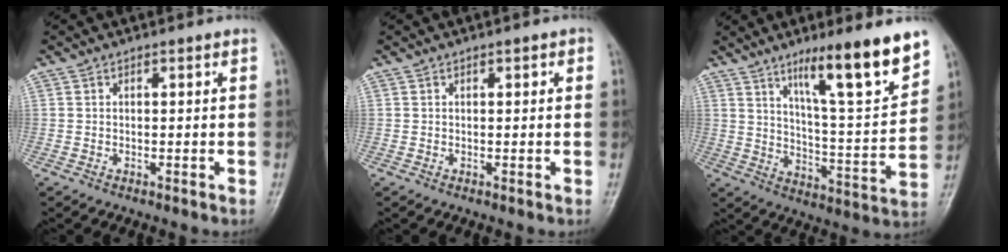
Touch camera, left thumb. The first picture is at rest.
{"total": 1.0, "force": [0.4, 0.5, 0.8], "torque": [-0.009, 0.001, 0.004]}
{"total": 16.3, "force": [10.8, 1.9, 12.1], "torque": [-0.171, -0.068, 0.177]}